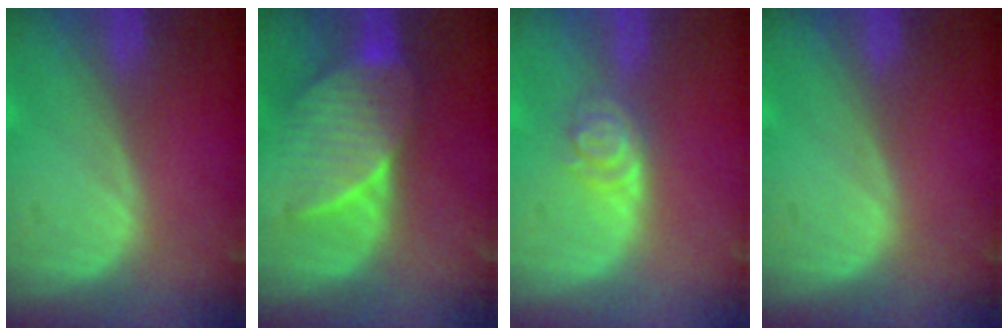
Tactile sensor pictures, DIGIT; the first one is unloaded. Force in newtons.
{"total": 7.5, "press": 7.4, "slide": 1.0}
{"total": 4.0, "press": 3.6, "slide": 1.6}
{"total": 0.0}